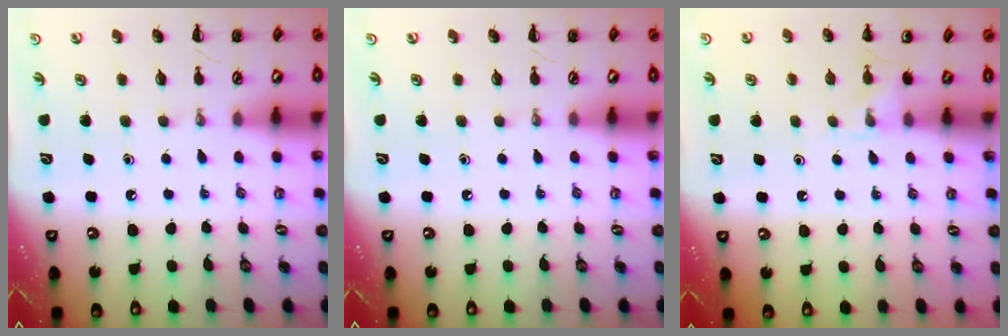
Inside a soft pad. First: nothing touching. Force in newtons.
{"total": 0.0}
{"total": 4.6, "press": 4.3, "slide": 1.8}